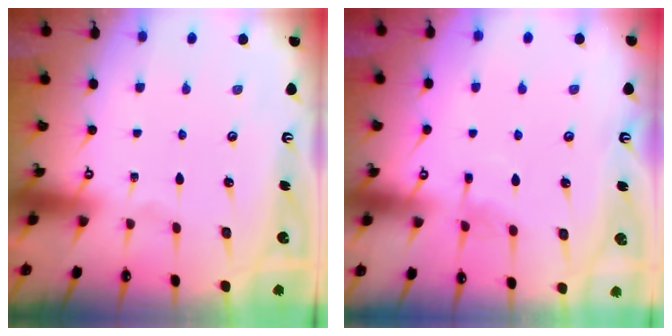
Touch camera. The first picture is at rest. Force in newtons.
{"total": 6.1, "press": 6.1, "slide": 0.8}